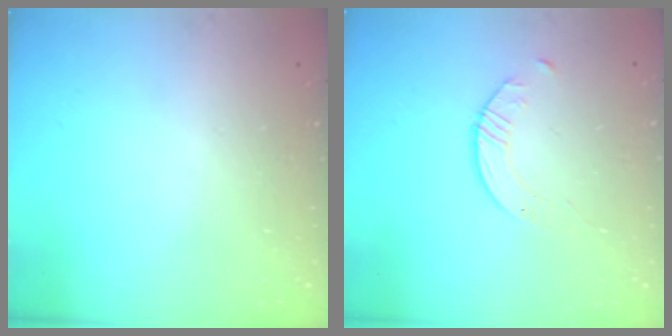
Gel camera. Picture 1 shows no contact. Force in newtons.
{"total": 1.7, "press": 1.7, "slide": 0.2}